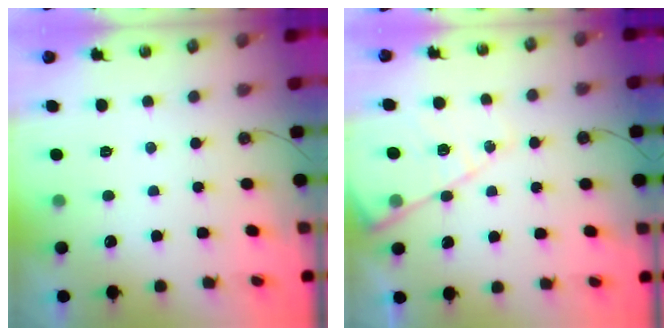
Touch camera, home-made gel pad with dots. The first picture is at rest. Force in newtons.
{"total": 12.1, "press": 12.1, "slide": 1.0}